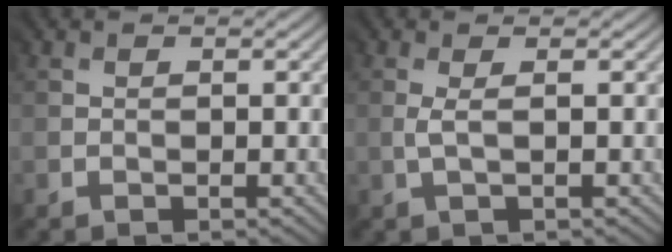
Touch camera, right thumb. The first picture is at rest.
{"total": 0.8, "force": [0.0, -0.4, 0.7], "torque": [-0.022, 0.002, 0.001]}